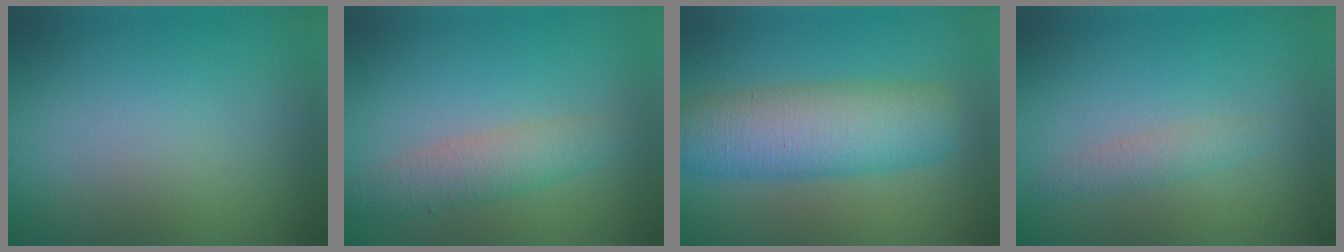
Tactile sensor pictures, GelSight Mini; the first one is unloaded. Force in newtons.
{"total": 2.9, "press": 2.9, "slide": 0.1}
{"total": 7.6, "press": 7.6, "slide": 0.2}
{"total": 1.4, "press": 1.4, "slide": 0.0}